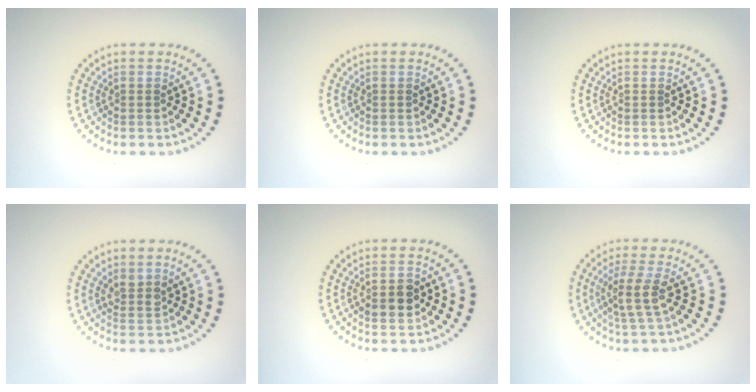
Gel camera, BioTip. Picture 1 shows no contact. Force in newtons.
{"total": 0.0}
{"total": 0.0}
{"total": 1.4, "press": 1.1, "slide": 0.8}
{"total": 2.4, "press": 2.4, "slide": 0.2}
{"total": 2.9, "press": 2.4, "slide": 1.7}